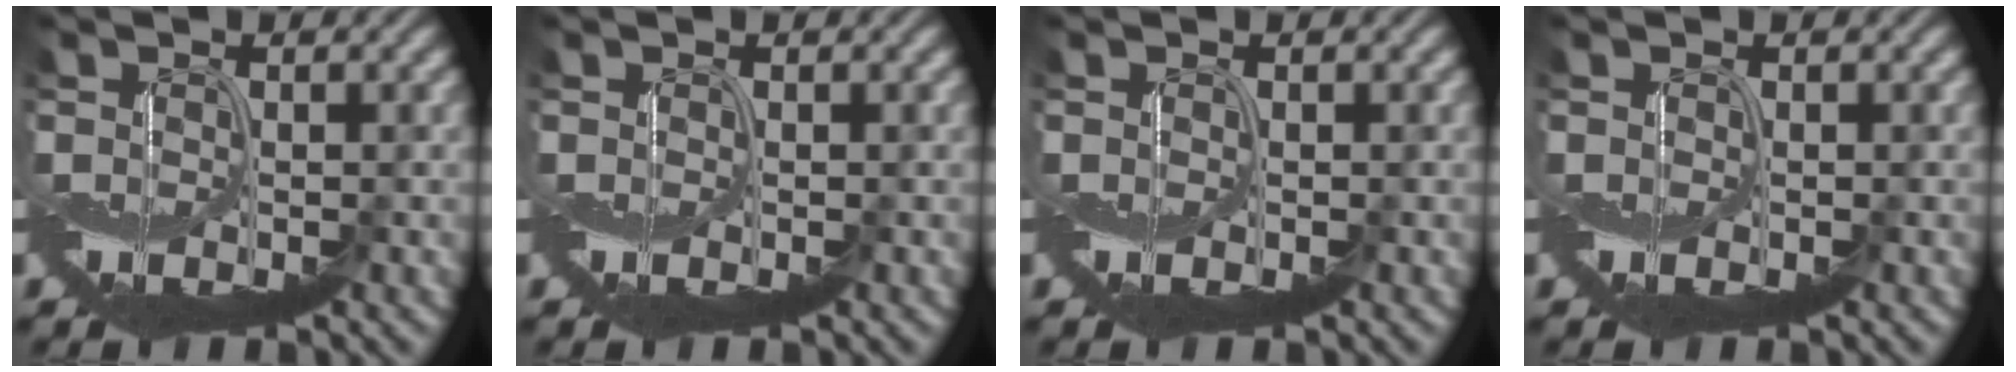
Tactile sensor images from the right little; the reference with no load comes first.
{"total": 0.0}
{"total": 0.0}
{"total": 0.0}